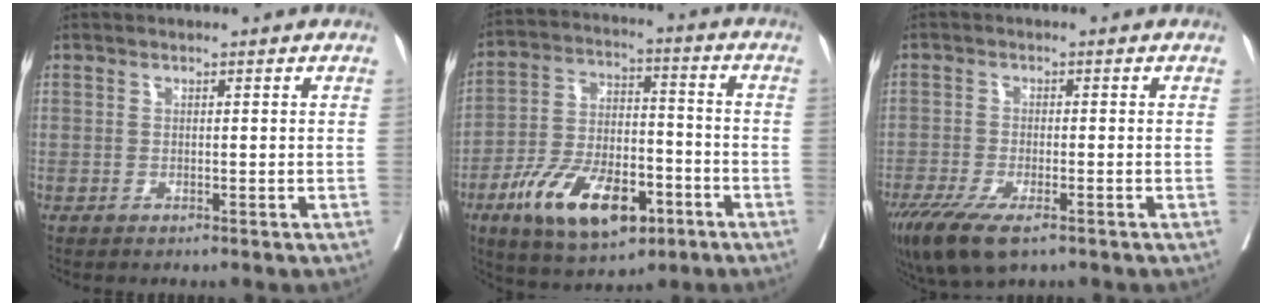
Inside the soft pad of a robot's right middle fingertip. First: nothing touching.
{"total": 15.3, "force": [-7.6, 6.8, 11.4], "torque": [-0.208, 0.002, -0.124]}
{"total": 9.8, "force": [-6.4, 3.1, 6.8], "torque": [-0.120, -0.023, -0.106]}